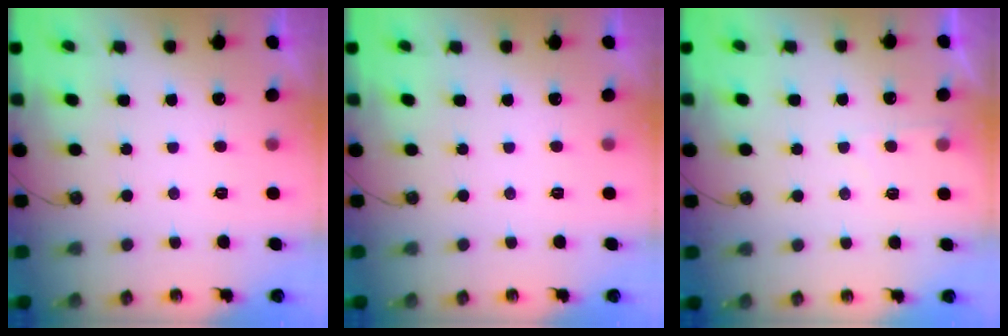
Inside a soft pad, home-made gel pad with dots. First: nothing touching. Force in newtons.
{"total": 0.0}
{"total": 3.2, "press": 3.1, "slide": 0.4}